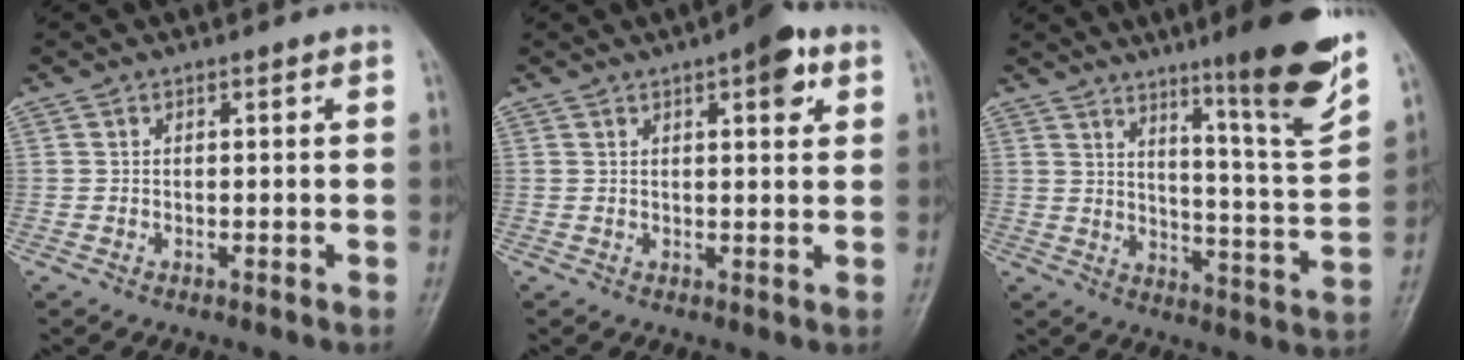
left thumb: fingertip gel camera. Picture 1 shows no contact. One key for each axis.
{"total": 5.9, "fx": 2.8, "fy": 2.1, "fz": 4.8, "tx": -0.049, "ty": -0.005, "tz": 0.031}
{"total": 16.4, "fx": 10.4, "fy": 1.2, "fz": 12.6, "tx": -0.157, "ty": -0.068, "tz": 0.158}